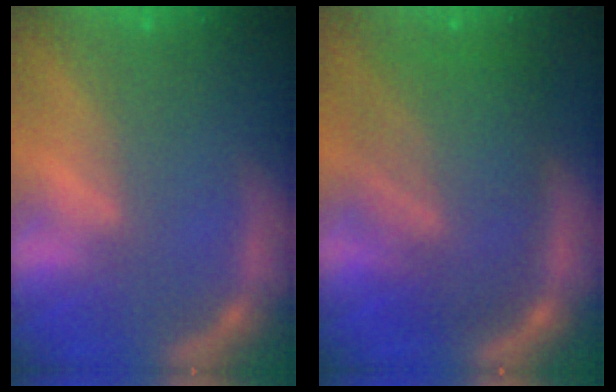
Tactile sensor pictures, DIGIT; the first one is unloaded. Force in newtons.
{"total": 10.0}